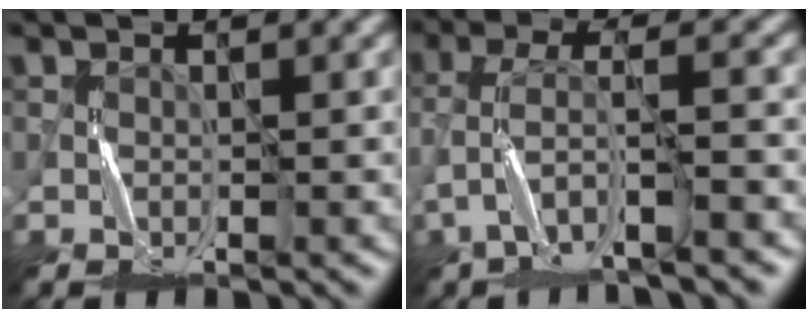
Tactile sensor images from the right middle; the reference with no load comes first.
{"total": 5.0, "force": [-3.1, 1.1, 3.7], "torque": [-0.088, 0.002, -0.064]}